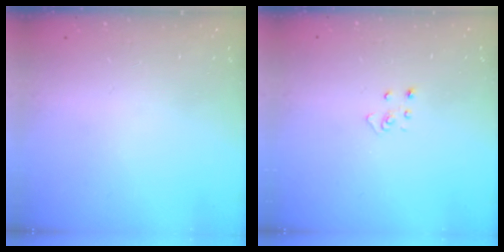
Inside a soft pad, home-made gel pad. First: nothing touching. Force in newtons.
{"total": 3.1, "press": 3.1, "slide": 0.2}